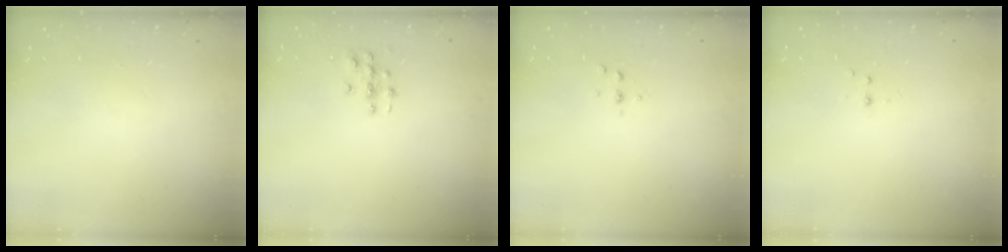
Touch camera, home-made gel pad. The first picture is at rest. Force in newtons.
{"total": 4.2, "press": 4.2, "slide": 0.1}
{"total": 2.5, "press": 2.4, "slide": 0.2}
{"total": 2.2, "press": 1.9, "slide": 1.2}